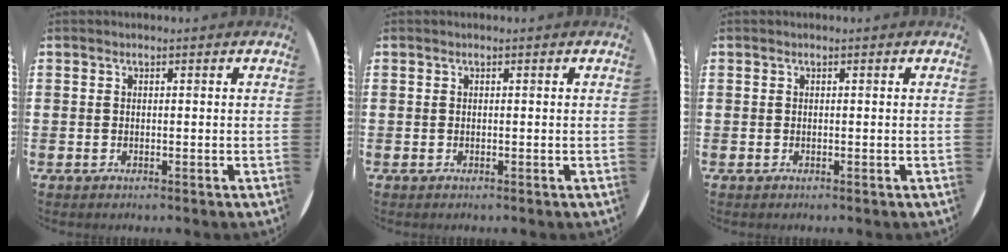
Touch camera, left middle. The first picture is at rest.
{"total": 0.0}
{"total": 0.0}